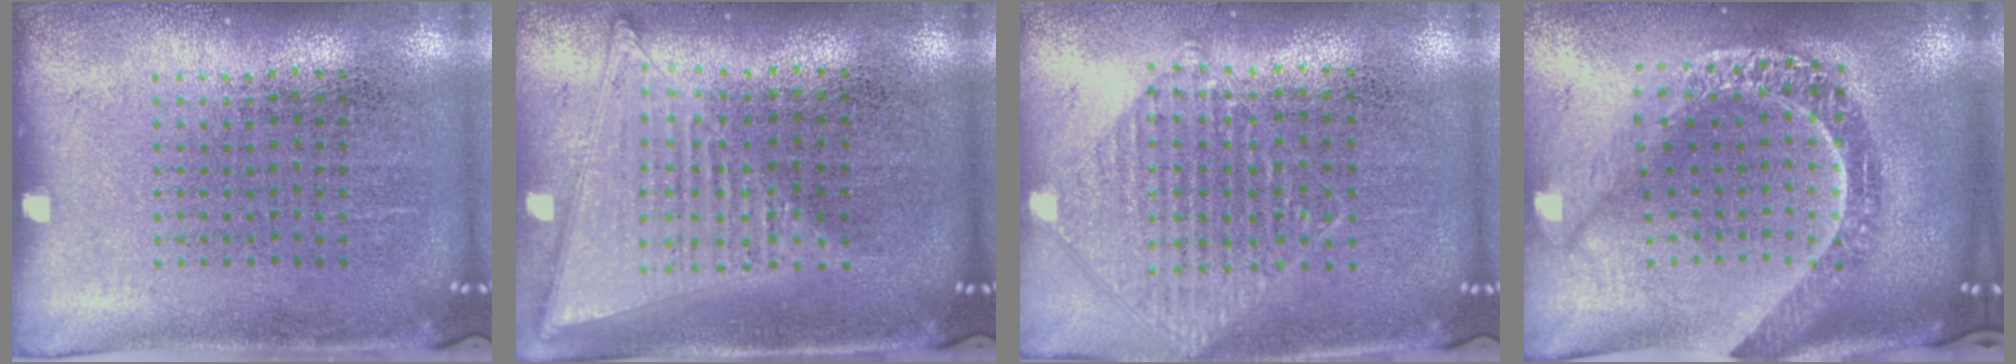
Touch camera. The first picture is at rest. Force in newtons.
{"total": 1.4, "press": 1.3, "slide": 0.3}
{"total": 0.9, "press": 0.9, "slide": 0.1}
{"total": 2.9, "press": 2.3, "slide": 1.8}